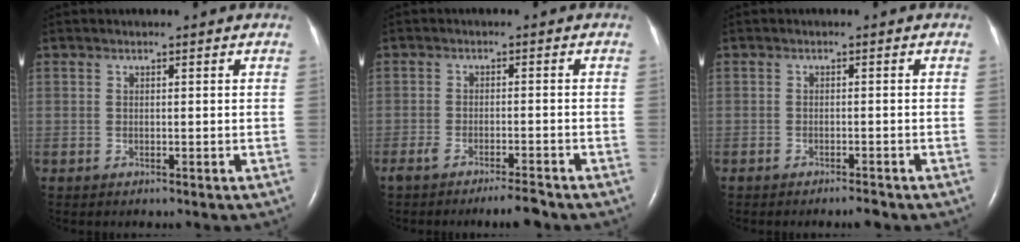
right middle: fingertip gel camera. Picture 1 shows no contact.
{"total": 4.1, "force": [-3.5, 0.0, 2.1], "torque": [-0.037, -0.006, -0.061]}
{"total": 1.5, "force": [-1.3, 0.1, 0.6], "torque": [-0.013, -0.002, -0.020]}